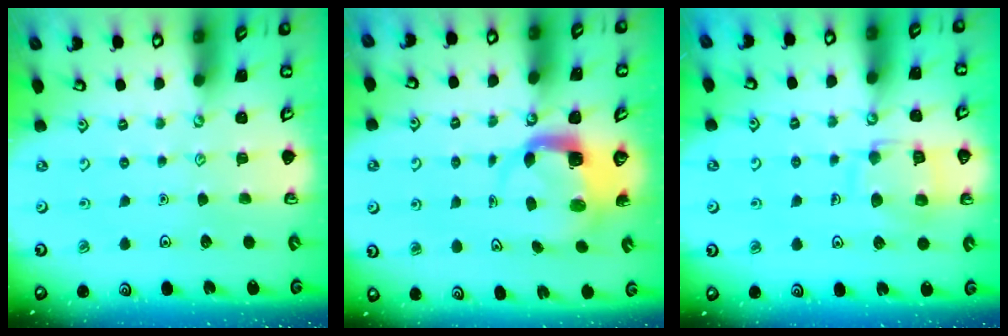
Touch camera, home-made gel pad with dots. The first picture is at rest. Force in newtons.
{"total": 5.3, "press": 5.3, "slide": 0.8}
{"total": 11.8, "press": 11.8, "slide": 1.0}